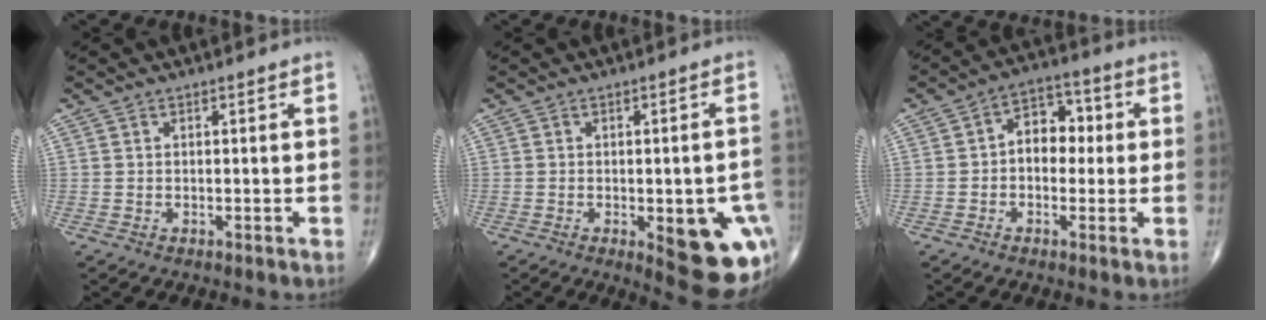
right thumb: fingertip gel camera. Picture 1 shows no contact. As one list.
[{"total": 14.9, "force": [-4.3, 5.7, 13.0], "torque": [-0.113, 0.007, -0.032]}, {"total": 7.8, "force": [0.2, 5.6, 5.5], "torque": [-0.048, 0.028, -0.008]}]